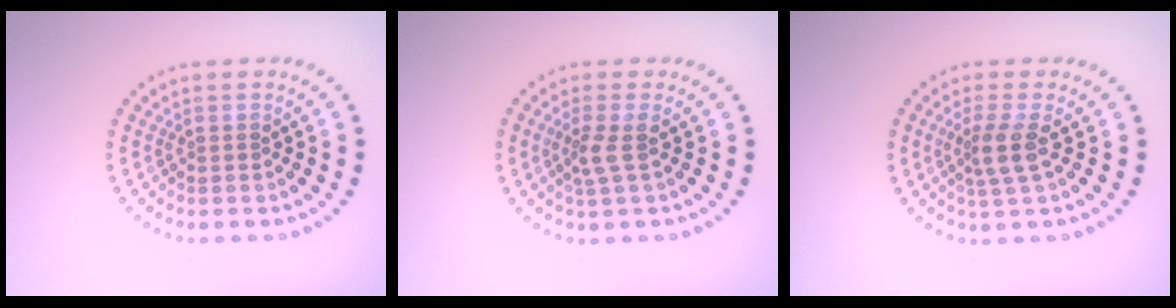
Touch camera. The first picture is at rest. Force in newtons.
{"total": 1.9, "press": 1.4, "slide": 1.2}
{"total": 2.4, "press": 1.8, "slide": 1.5}